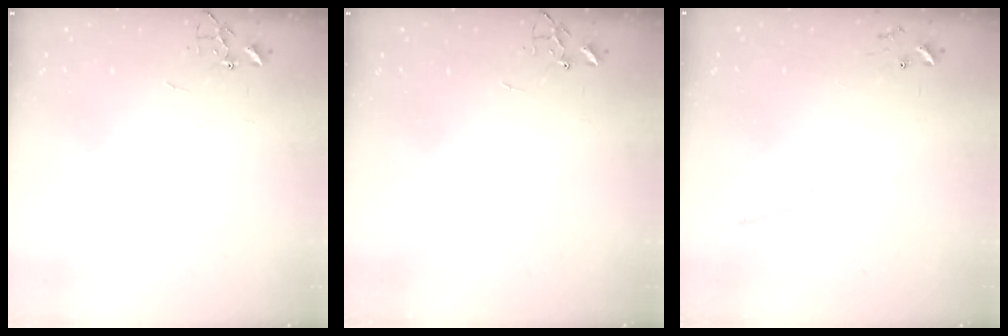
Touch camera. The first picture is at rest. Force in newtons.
{"total": 0.0}
{"total": 5.1, "press": 5.0, "slide": 0.6}